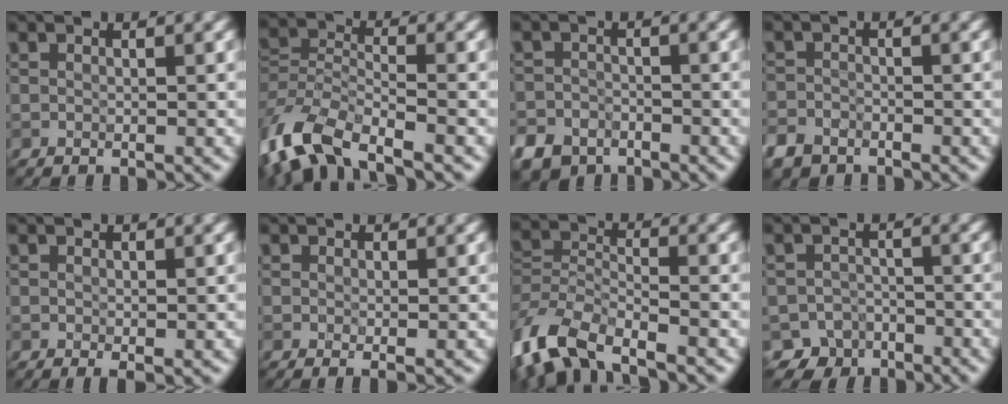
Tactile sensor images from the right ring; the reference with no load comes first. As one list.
[{"total": 8.4, "force": [-5.7, 3.3, 5.2], "torque": [-0.116, -0.011, -0.119]}, {"total": 4.0, "force": [-2.9, 2.6, 0.9], "torque": [-0.015, -0.007, -0.055]}, {"total": 2.4, "force": [-1.9, 1.4, 0.4], "torque": [-0.006, -0.003, -0.046]}, {"total": 0.7, "force": [0.1, 0.3, 0.6], "torque": [-0.007, -0.005, 0.002]}, {"total": 0.7, "force": [0.1, 0.1, 0.7], "torque": [-0.010, -0.007, 0.002]}, {"total": 7.1, "force": [-4.9, 3.0, 4.1], "torque": [-0.093, -0.008, -0.106]}, {"total": 3.6, "force": [-2.6, 2.5, 0.1], "torque": [0.020, -0.001, -0.040]}]